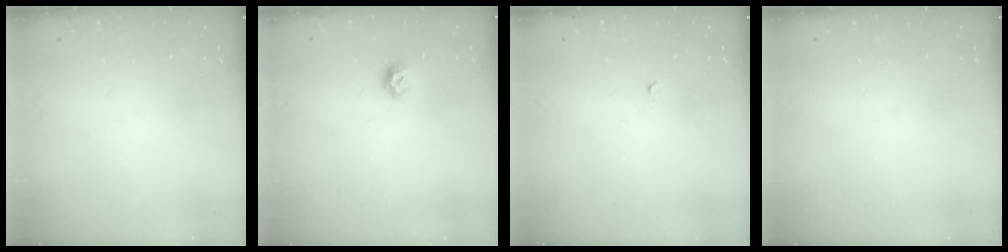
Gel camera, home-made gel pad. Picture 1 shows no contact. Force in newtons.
{"total": 6.4, "press": 6.3, "slide": 0.8}
{"total": 2.0, "press": 2.0, "slide": 0.3}
{"total": 0.0}